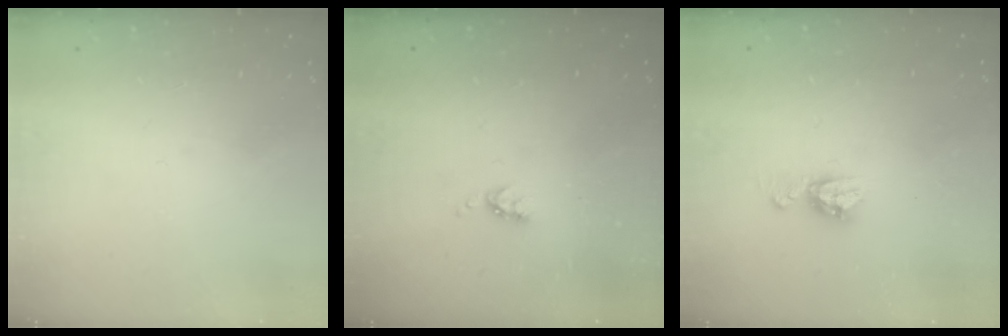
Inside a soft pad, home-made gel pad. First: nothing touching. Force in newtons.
{"total": 3.9, "press": 3.8, "slide": 0.6}
{"total": 6.8, "press": 6.8, "slide": 0.5}